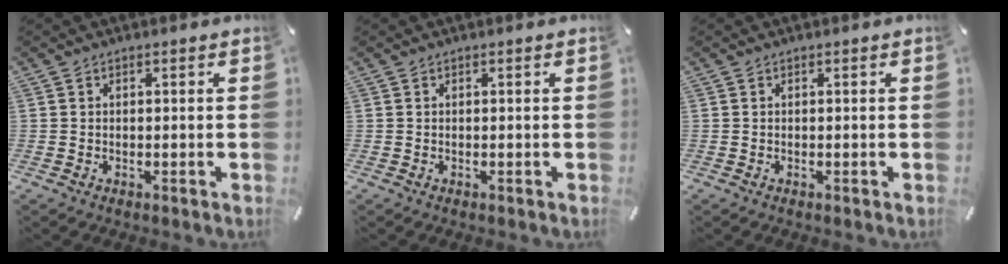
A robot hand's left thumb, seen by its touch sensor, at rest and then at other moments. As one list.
[{"total": 0.0}, {"total": 0.0}]